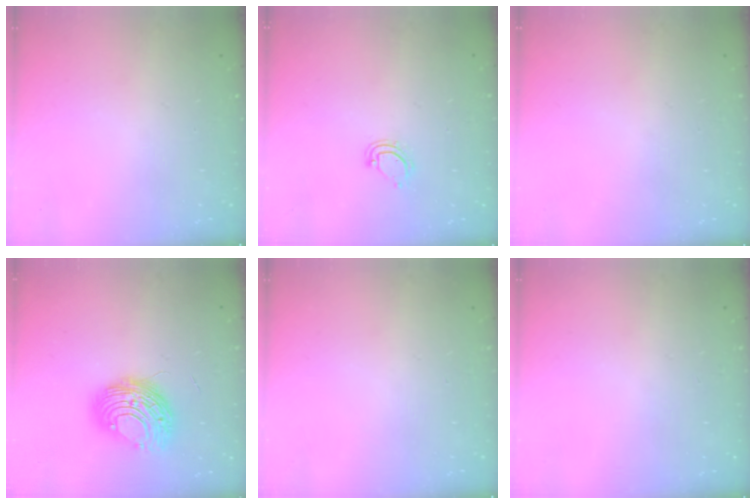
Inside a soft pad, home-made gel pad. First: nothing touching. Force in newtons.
{"total": 4.3, "press": 4.3, "slide": 0.3}
{"total": 0.0}
{"total": 10.6, "press": 10.5, "slide": 1.5}
{"total": 0.0}
{"total": 0.0}